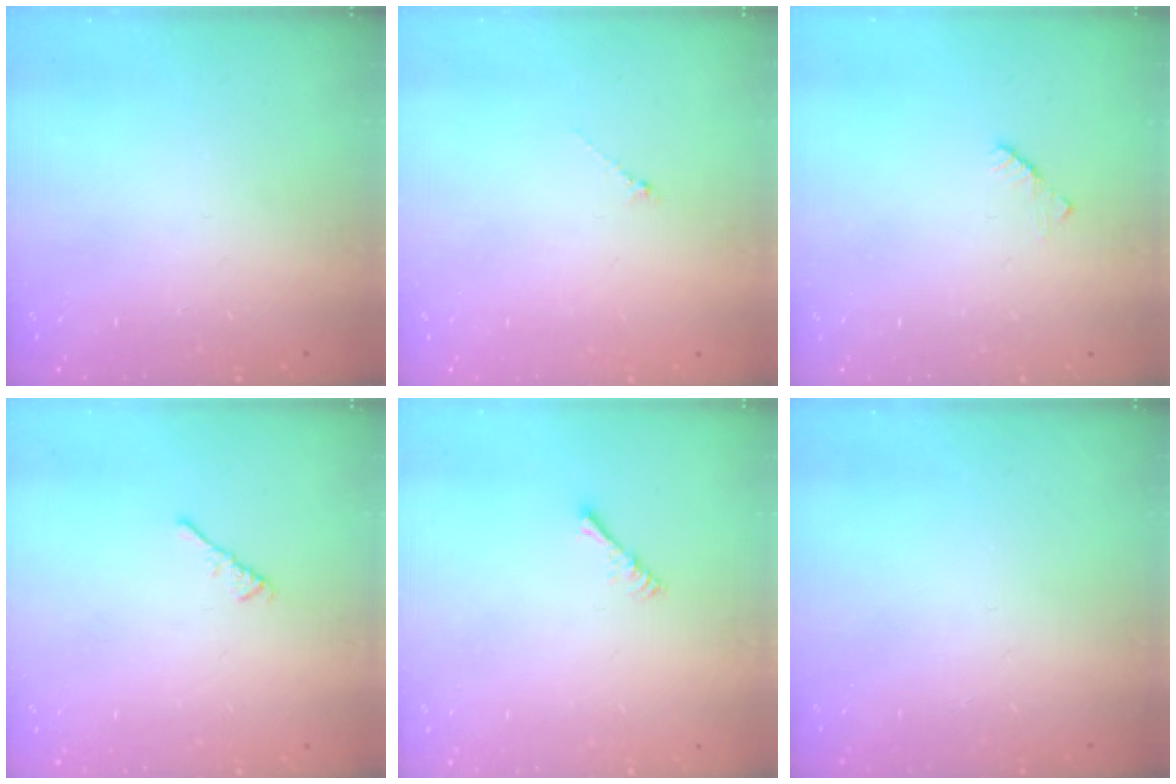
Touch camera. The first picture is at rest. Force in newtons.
{"total": 0.6, "press": 0.5, "slide": 0.3}
{"total": 2.2, "press": 2.2, "slide": 0.3}
{"total": 1.1, "press": 1.0, "slide": 0.4}
{"total": 2.2, "press": 2.1, "slide": 0.5}
{"total": 0.0}